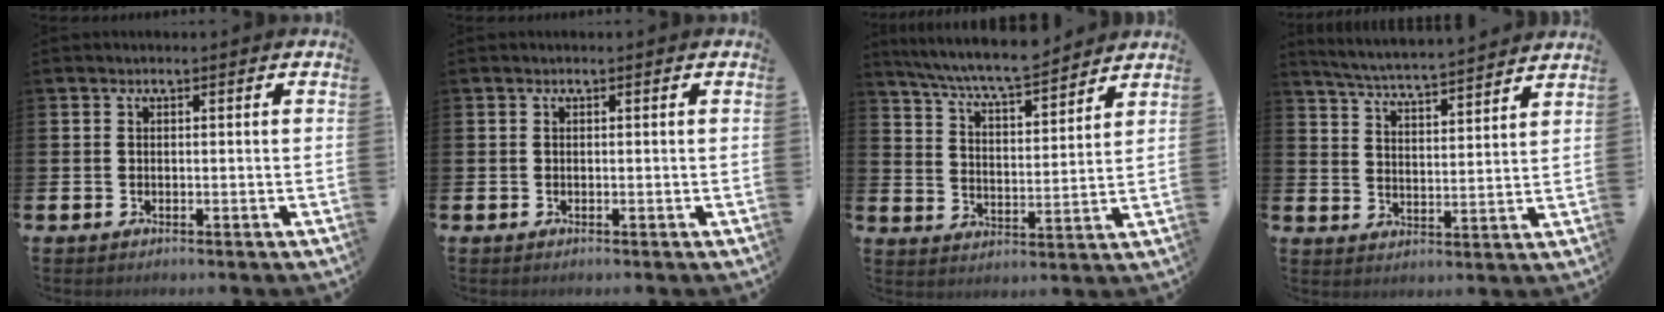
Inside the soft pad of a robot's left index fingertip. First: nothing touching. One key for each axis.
{"total": 0.0}
{"total": 7.6, "fx": 7.2, "fy": 0.4, "fz": 2.3, "tx": -0.072, "ty": -0.046, "tz": 0.128}
{"total": 5.4, "fx": 5.3, "fy": -0.4, "fz": 0.9, "tx": -0.043, "ty": -0.042, "tz": 0.092}